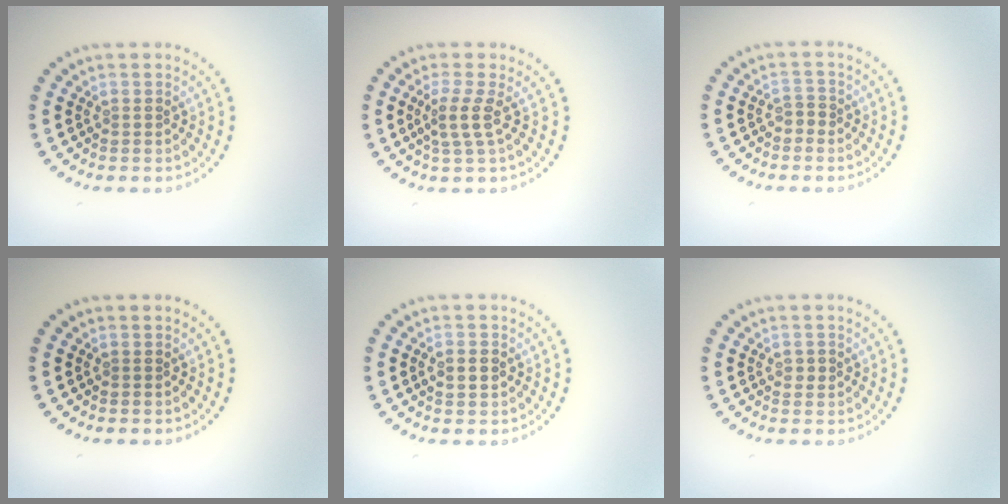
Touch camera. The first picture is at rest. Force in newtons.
{"total": 2.2, "press": 1.5, "slide": 1.5}
{"total": 1.0, "press": 0.8, "slide": 0.5}
{"total": 0.0}
{"total": 1.6, "press": 1.6, "slide": 0.0}
{"total": 0.9, "press": 0.9, "slide": 0.0}